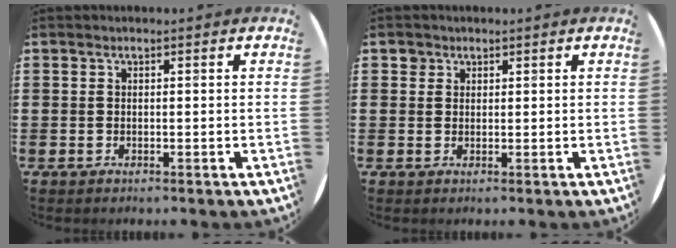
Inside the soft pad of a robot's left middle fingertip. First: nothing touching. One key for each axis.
{"total": 1.4, "fx": 1.1, "fy": 0.9, "fz": 0.0, "tx": 0.014, "ty": -0.004, "tz": 0.018}